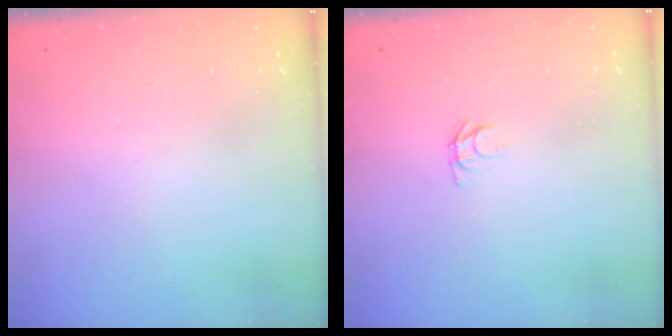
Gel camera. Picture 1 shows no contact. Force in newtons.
{"total": 2.7, "press": 2.7, "slide": 0.3}